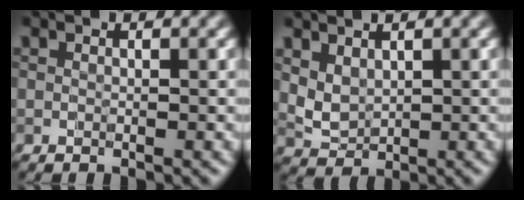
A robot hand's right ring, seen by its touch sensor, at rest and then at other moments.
{"total": 1.9, "force": [1.0, 1.3, 1.0], "torque": [-0.022, -0.004, 0.026]}